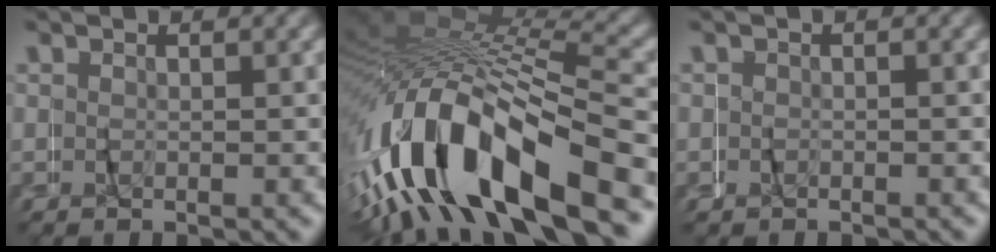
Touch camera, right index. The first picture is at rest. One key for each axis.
{"total": 13.2, "fx": -3.2, "fy": 6.9, "fz": 10.7, "tx": -0.247, "ty": 0.002, "tz": -0.047}
{"total": 0.6, "fx": -0.1, "fy": 0.3, "fz": -0.5, "tx": -0.002, "ty": 0.006, "tz": -0.005}